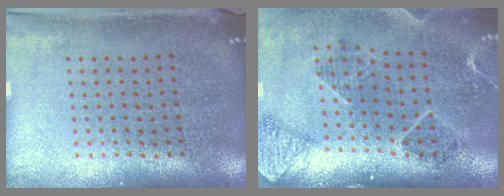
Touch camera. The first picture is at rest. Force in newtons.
{"total": 1.5, "press": 1.5, "slide": 0.2}